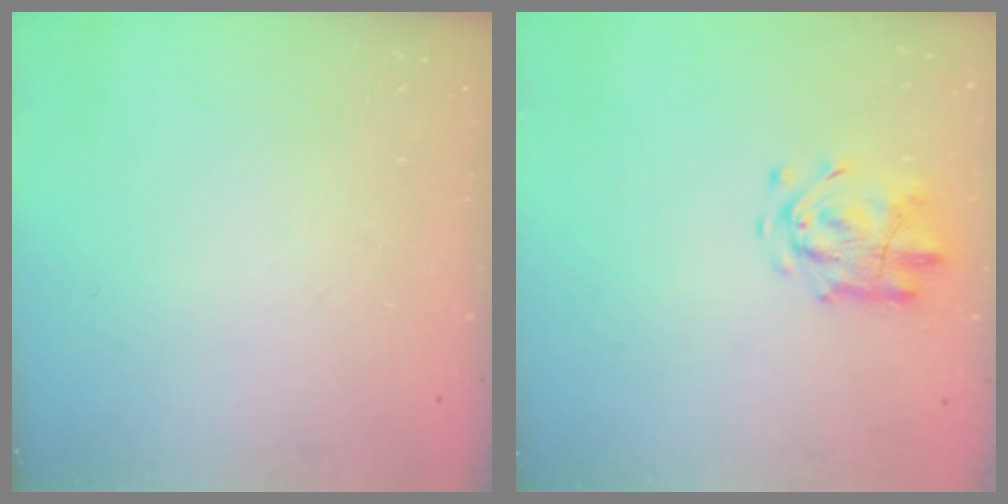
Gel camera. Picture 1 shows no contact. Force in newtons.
{"total": 4.6, "press": 4.5, "slide": 1.1}